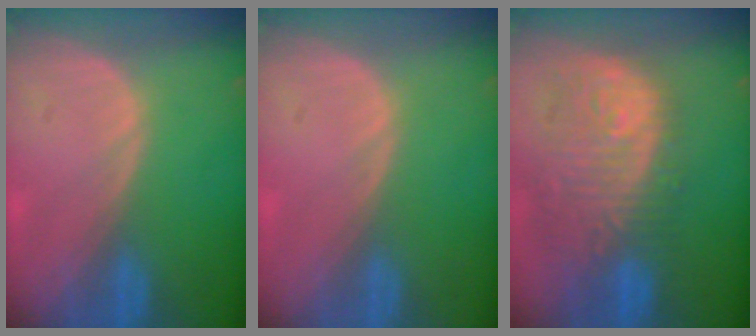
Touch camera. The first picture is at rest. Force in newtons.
{"total": 0.0}
{"total": 12.0, "press": 10.7, "slide": 5.5}